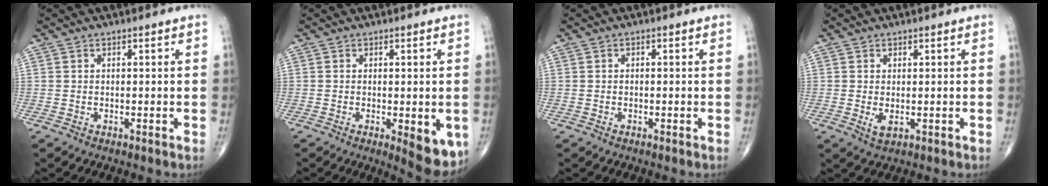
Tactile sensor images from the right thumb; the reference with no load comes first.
{"total": 7.6, "force": [-2.1, 2.8, 6.8], "torque": [-0.073, -0.015, -0.022]}
{"total": 0.0}
{"total": 2.1, "force": [-0.2, 1.1, 1.8], "torque": [-0.031, -0.006, 0.002]}